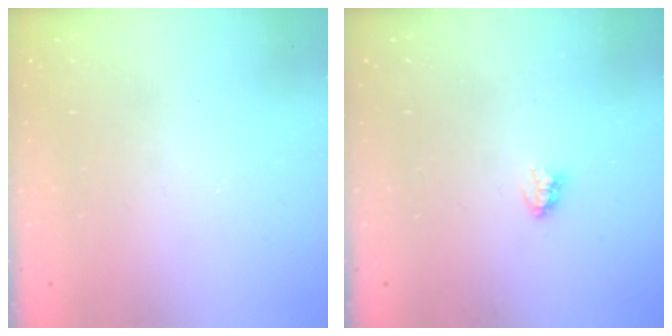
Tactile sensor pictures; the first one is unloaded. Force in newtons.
{"total": 2.9, "press": 2.9, "slide": 0.3}